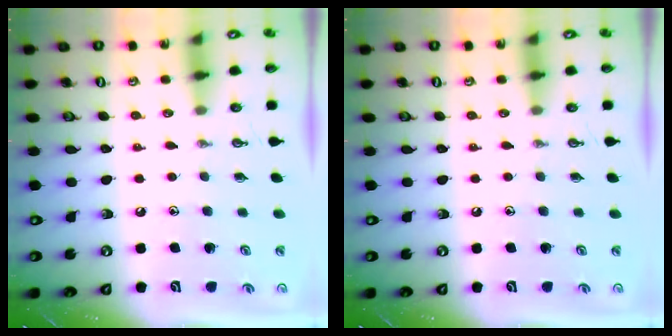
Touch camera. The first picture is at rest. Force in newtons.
{"total": 0.0}